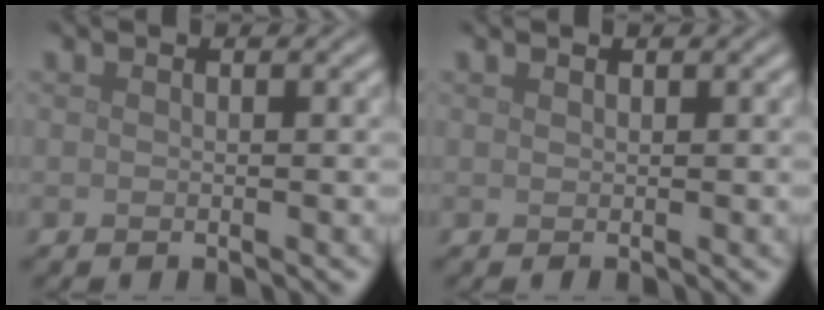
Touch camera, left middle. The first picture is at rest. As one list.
[{"total": 0.0}]